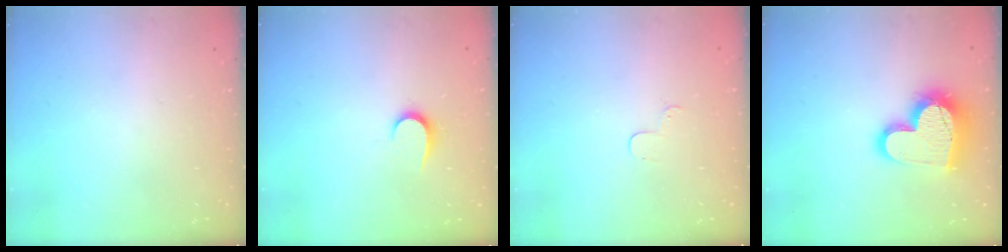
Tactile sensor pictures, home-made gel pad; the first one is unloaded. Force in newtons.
{"total": 6.5, "press": 6.5, "slide": 0.7}
{"total": 2.9, "press": 2.9, "slide": 0.3}
{"total": 19.3, "press": 19.2, "slide": 1.4}